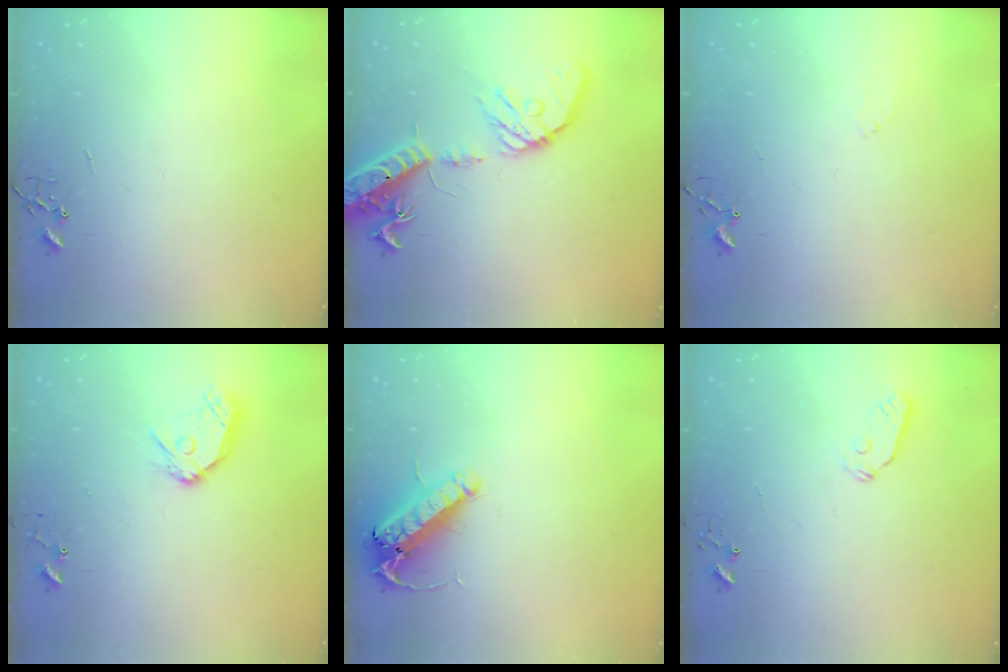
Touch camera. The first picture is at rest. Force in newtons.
{"total": 19.4, "press": 19.1, "slide": 3.3}
{"total": 5.5, "press": 5.5, "slide": 0.8}
{"total": 12.1, "press": 12.0, "slide": 1.3}
{"total": 14.7, "press": 14.5, "slide": 2.6}
{"total": 3.9, "press": 3.9, "slide": 0.6}